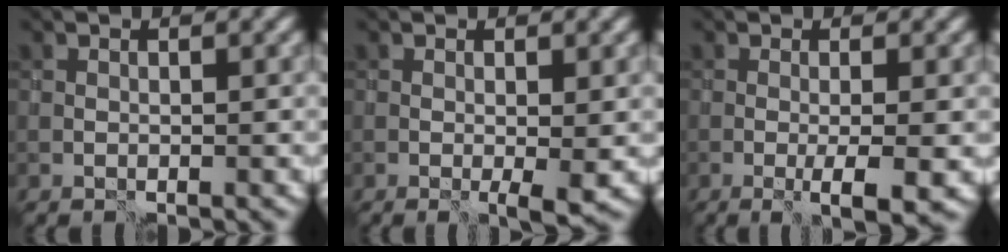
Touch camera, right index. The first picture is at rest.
{"total": 1.8, "force": [-0.4, 0.0, 1.8], "torque": [-0.024, -0.007, -0.006]}
{"total": 2.9, "force": [-0.9, -0.3, 2.7], "torque": [-0.044, -0.007, -0.013]}